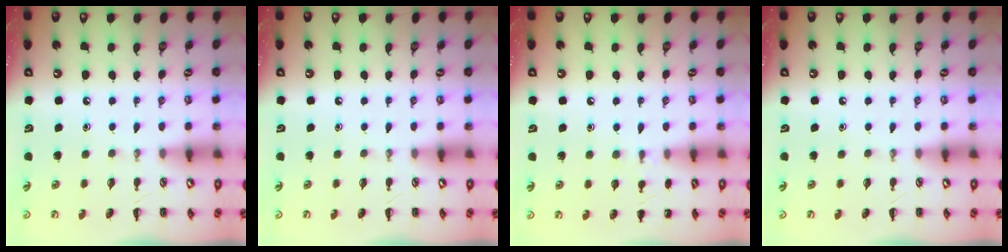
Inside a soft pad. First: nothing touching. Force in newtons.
{"total": 0.0}
{"total": 6.3, "press": 6.1, "slide": 1.6}
{"total": 0.0}